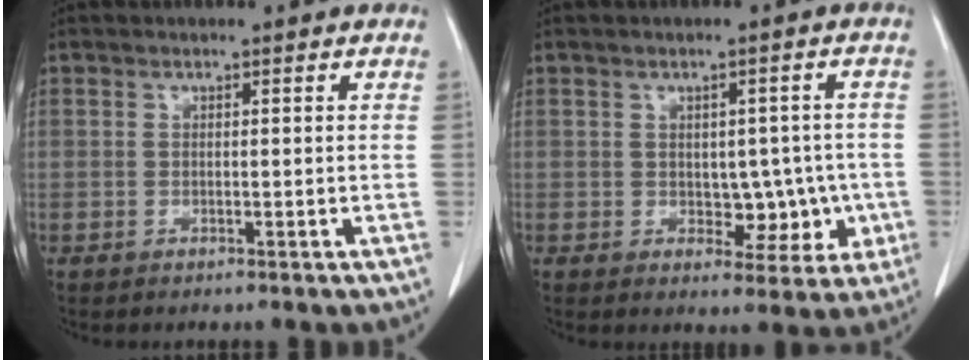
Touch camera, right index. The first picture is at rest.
{"total": 6.1, "force": [-0.9, 3.9, 4.6], "torque": [-0.044, 0.014, 0.001]}